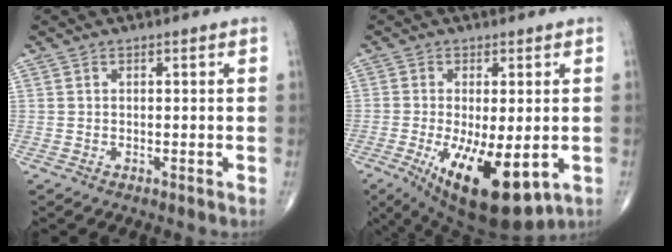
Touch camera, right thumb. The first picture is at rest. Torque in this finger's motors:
{"motor_torque": [0.04, 1.18, 0.81, 0.29, 0.42]}